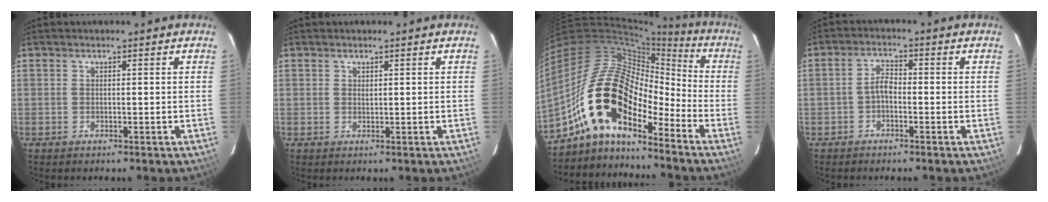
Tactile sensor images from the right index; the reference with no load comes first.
{"total": 0.6, "force": [0.4, 0.3, 0.2], "torque": [-0.003, 0.001, 0.008]}
{"total": 16.8, "force": [-10.8, 7.1, 10.6], "torque": [-0.183, 0.007, -0.222]}
{"total": 2.6, "force": [-1.2, 1.3, 1.9], "torque": [-0.040, 0.011, -0.024]}